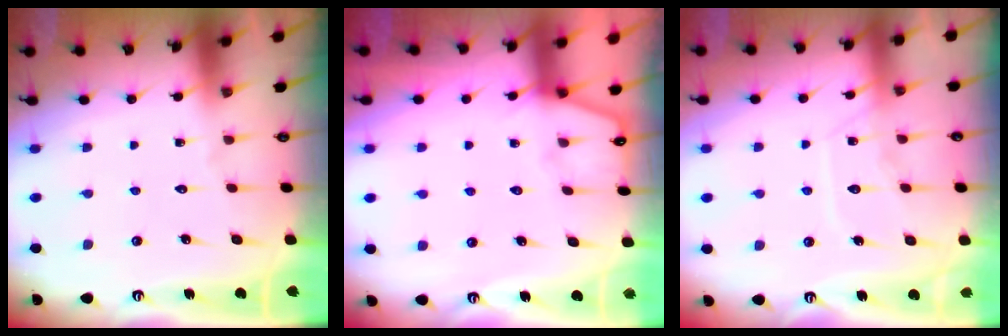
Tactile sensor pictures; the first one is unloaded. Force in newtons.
{"total": 3.5, "press": 3.5, "slide": 0.4}
{"total": 11.2, "press": 11.1, "slide": 1.0}